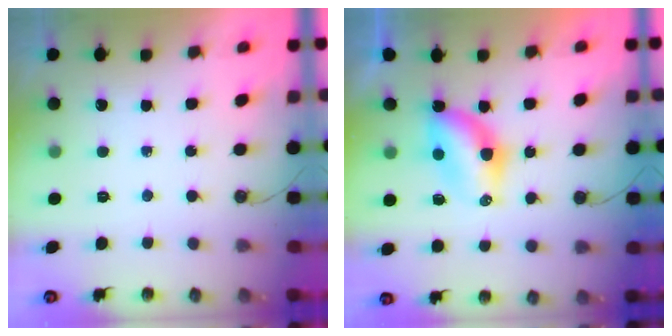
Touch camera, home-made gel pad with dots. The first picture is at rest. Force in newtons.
{"total": 6.5, "press": 6.5, "slide": 0.2}